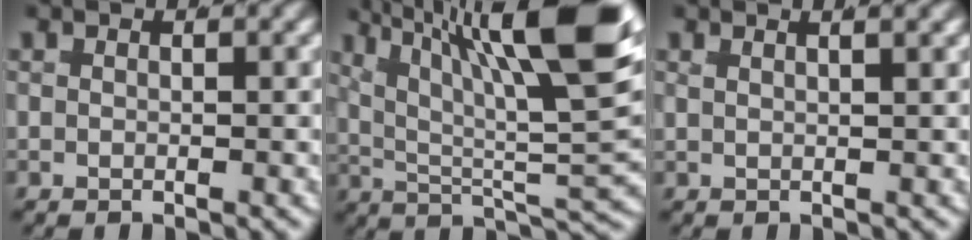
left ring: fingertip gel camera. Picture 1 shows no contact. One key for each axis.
{"total": 13.1, "fx": 4.6, "fy": 5.9, "fz": 10.8, "tx": -0.162, "ty": -0.007, "tz": 0.064}
{"total": 2.4, "fx": 1.8, "fy": 0.7, "fz": 1.5, "tx": -0.013, "ty": 0.015, "tz": 0.022}